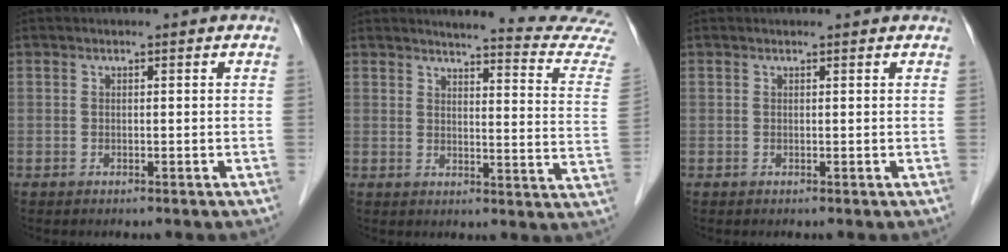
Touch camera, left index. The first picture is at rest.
{"total": 16.5, "force": [16.1, -1.4, 3.5], "torque": [-0.037, -0.137, 0.159]}
{"total": 1.1, "force": [1.0, 0.1, 0.2], "torque": [-0.010, 0.005, 0.009]}